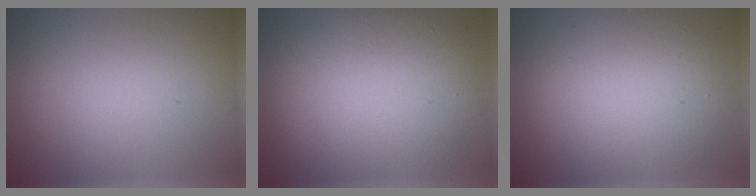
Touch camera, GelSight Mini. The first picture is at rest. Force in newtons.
{"total": 9.5, "press": 9.5, "slide": 0.6}
{"total": 8.0, "press": 8.0, "slide": 0.2}